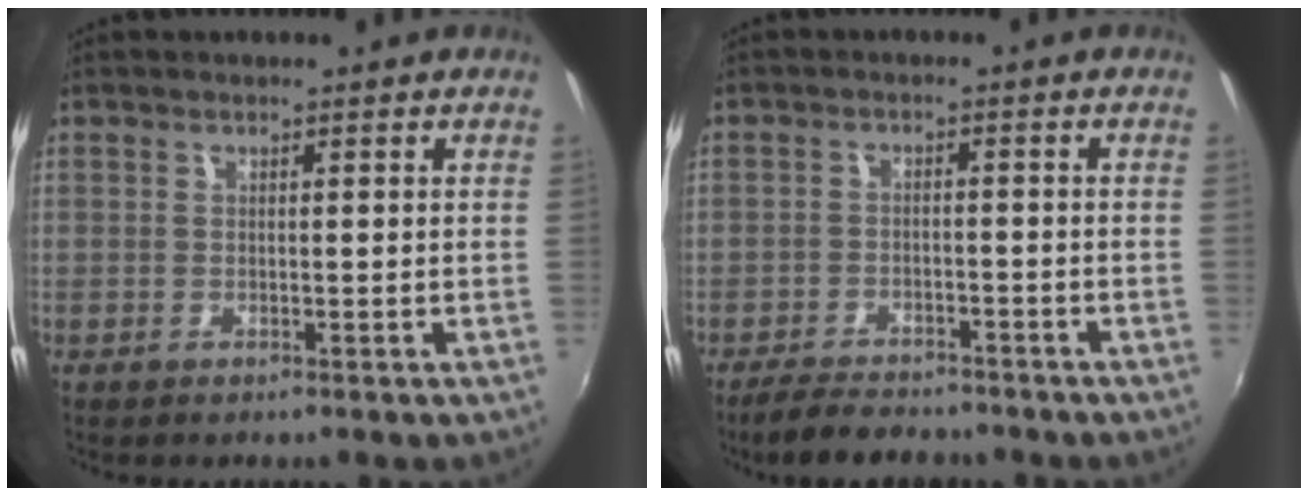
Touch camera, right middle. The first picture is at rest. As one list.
[{"total": 7.6, "force": [-6.5, 2.8, 2.7], "torque": [-0.076, -0.001, -0.102]}]